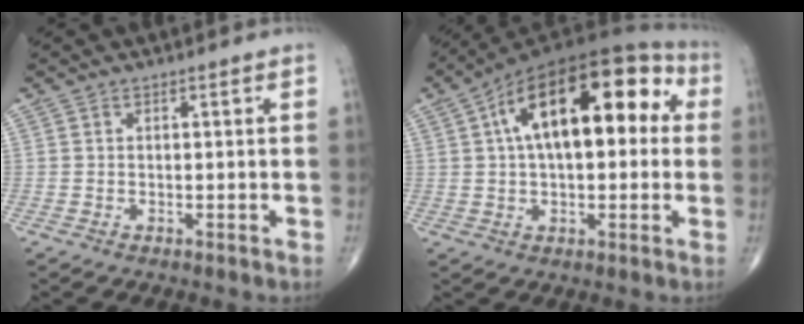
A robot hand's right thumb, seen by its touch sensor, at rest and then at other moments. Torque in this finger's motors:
{"motor_torque": [-1.33, 2.61, 1.45, 0.69, 0.15]}